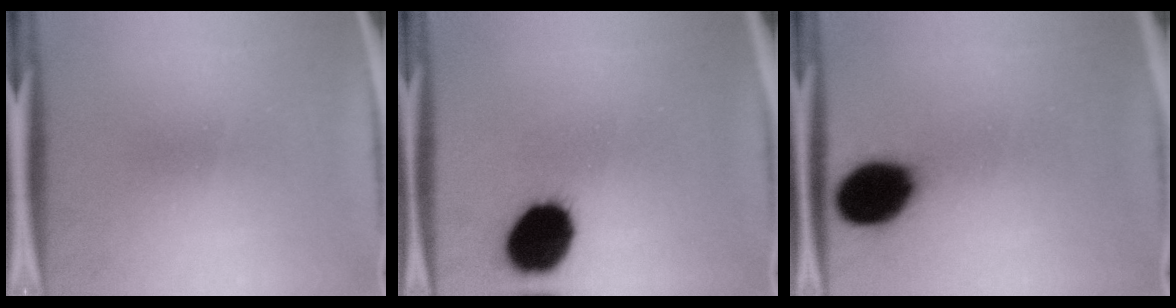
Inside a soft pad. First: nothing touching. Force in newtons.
{"total": 15.8}
{"total": 13.2}